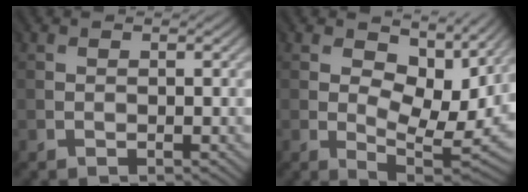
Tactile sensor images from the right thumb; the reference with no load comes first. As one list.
[{"total": 11.5, "force": [3.3, 6.7, 8.8], "torque": [-0.157, -0.015, 0.065]}]